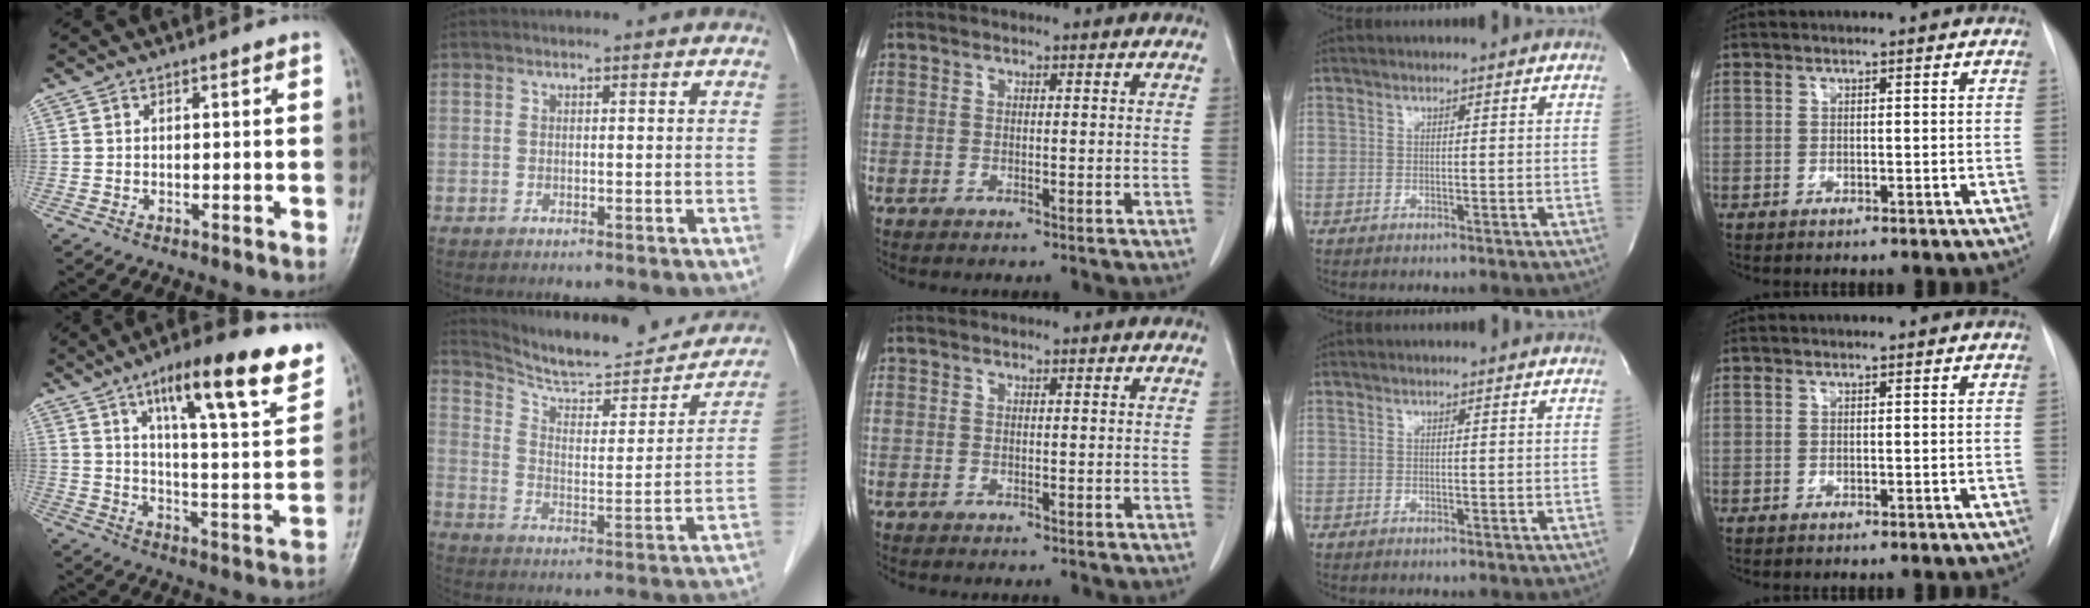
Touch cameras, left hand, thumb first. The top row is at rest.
{"thumb": {"total": 20.5, "force": [12.0, 4.7, 15.9], "torque": [-0.198, -0.043, 0.181]}, "index": {"total": 20.7, "force": [19.2, 3.7, 6.7], "torque": [-0.091, -0.033, 0.265]}}